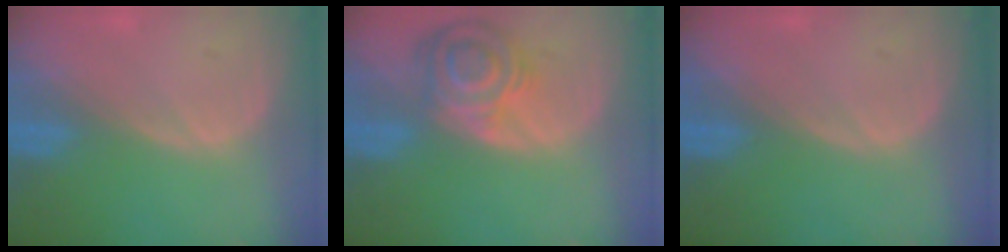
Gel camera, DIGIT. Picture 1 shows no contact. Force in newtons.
{"total": 8.0, "press": 7.1, "slide": 3.8}
{"total": 0.0}